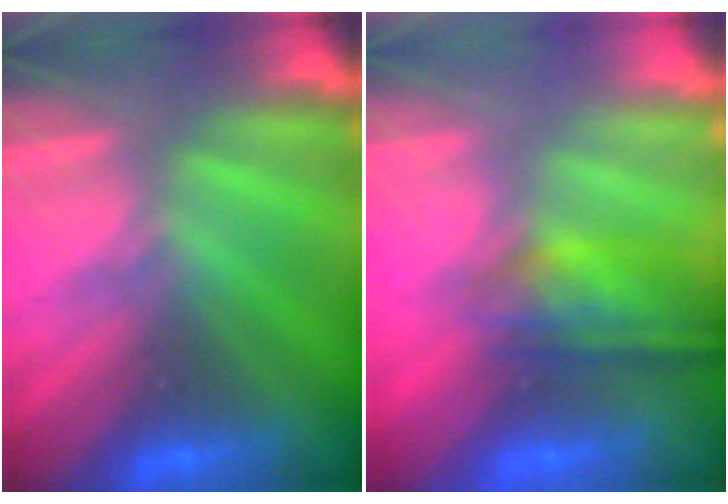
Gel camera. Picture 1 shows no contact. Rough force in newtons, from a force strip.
{"total": 9.2}